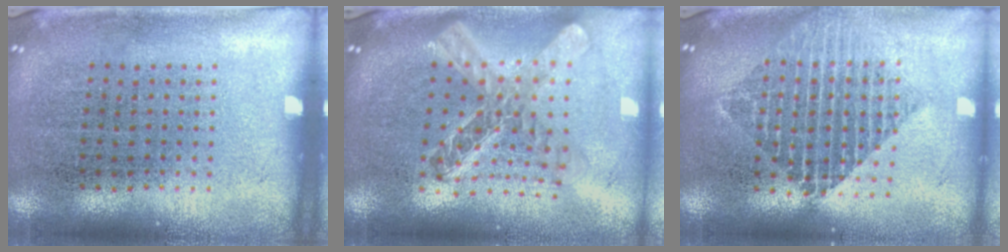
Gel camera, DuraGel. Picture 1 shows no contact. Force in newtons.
{"total": 2.4, "press": 1.9, "slide": 1.4}
{"total": 2.0, "press": 1.6, "slide": 1.2}